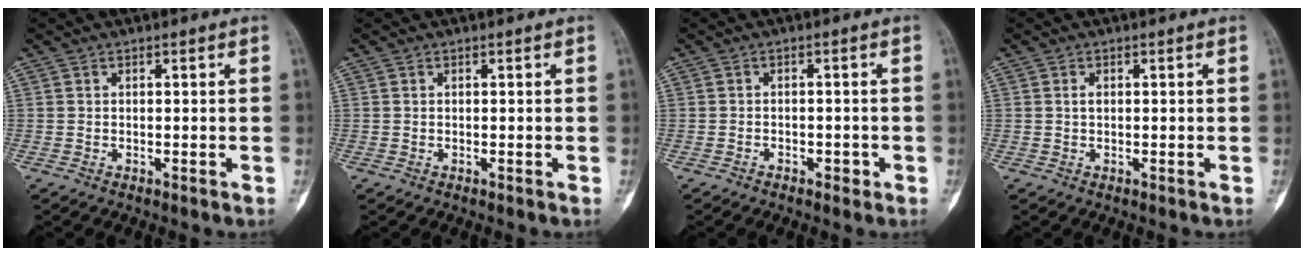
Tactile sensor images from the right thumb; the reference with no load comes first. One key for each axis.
{"total": 0.0}
{"total": 1.8, "fx": -1.0, "fy": 1.2, "fz": 0.9, "tx": -0.013, "ty": 0.010, "tz": -0.014}
{"total": 0.9, "fx": 0.1, "fy": 0.5, "fz": 0.7, "tx": -0.009, "ty": 0.003, "tz": 0.003}